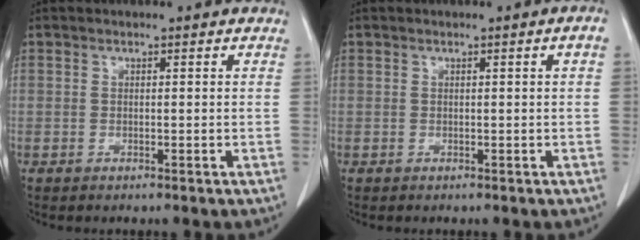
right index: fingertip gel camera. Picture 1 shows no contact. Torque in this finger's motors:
{"motor_torque": [0.16, -0.03, 0.09, 0.00]}